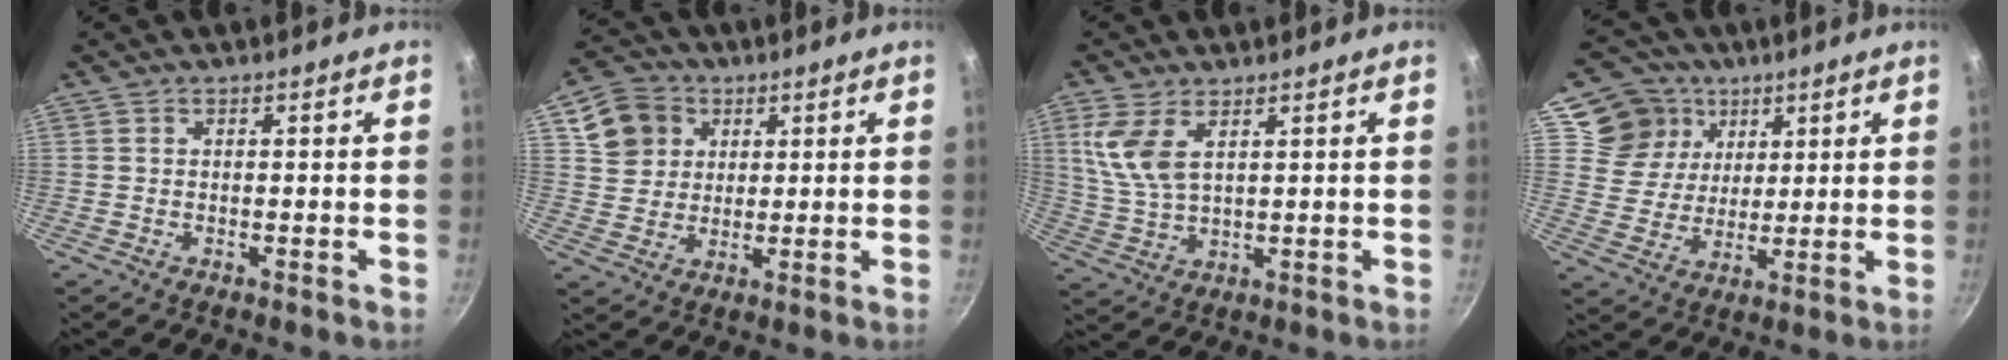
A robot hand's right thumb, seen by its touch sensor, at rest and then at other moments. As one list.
[{"total": 9.4, "force": [3.7, 8.0, 3.2], "torque": [-0.027, 0.007, 0.066]}, {"total": 8.2, "force": [3.4, 4.0, 6.3], "torque": [-0.128, -0.016, 0.074]}, {"total": 11.6, "force": [5.5, 9.9, 2.6], "torque": [-0.012, -0.020, 0.095]}]